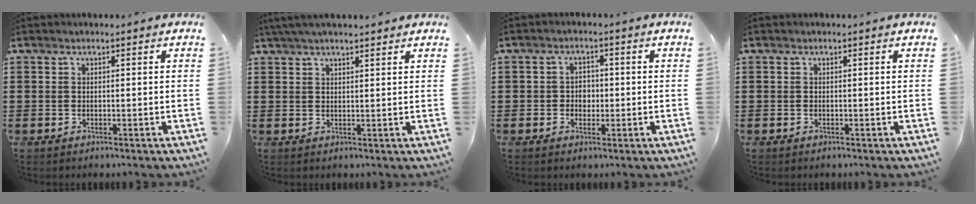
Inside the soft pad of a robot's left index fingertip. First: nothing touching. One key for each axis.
{"total": 2.8, "fx": 2.4, "fy": 0.2, "fz": 1.4, "tx": -0.032, "ty": 0.004, "tz": 0.046}
{"total": 2.3, "fx": -0.4, "fy": 2.0, "fz": 1.0, "tx": -0.026, "ty": 0.007, "tz": -0.011}
{"total": 0.0}